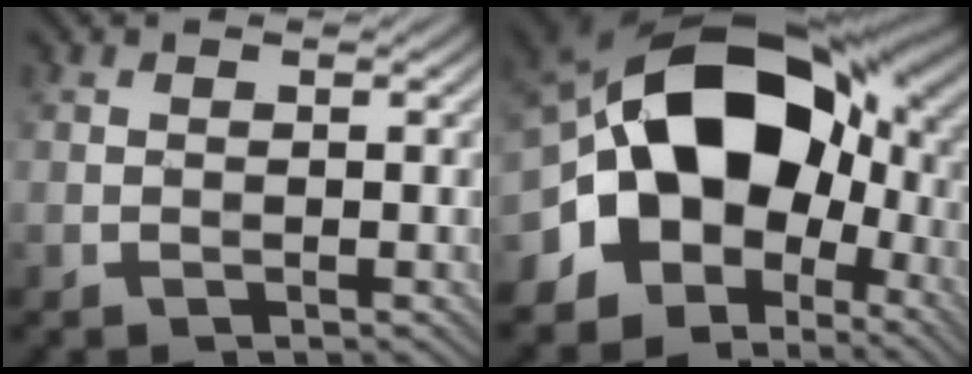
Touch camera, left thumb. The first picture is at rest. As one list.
[{"total": 18.8, "force": [-0.8, 13.8, 12.8], "torque": [-0.210, -0.006, -0.007]}]